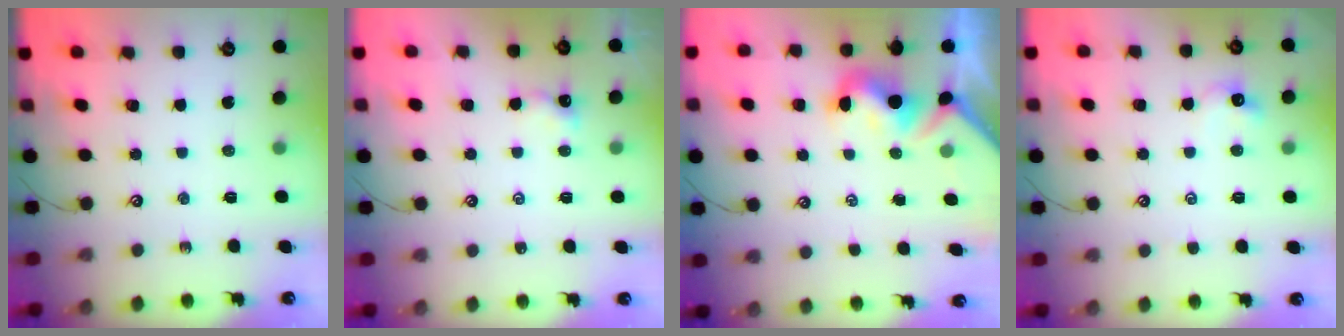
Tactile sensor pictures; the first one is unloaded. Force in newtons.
{"total": 0.0}
{"total": 2.2, "press": 2.2, "slide": 0.6}
{"total": 1.0, "press": 0.9, "slide": 0.5}